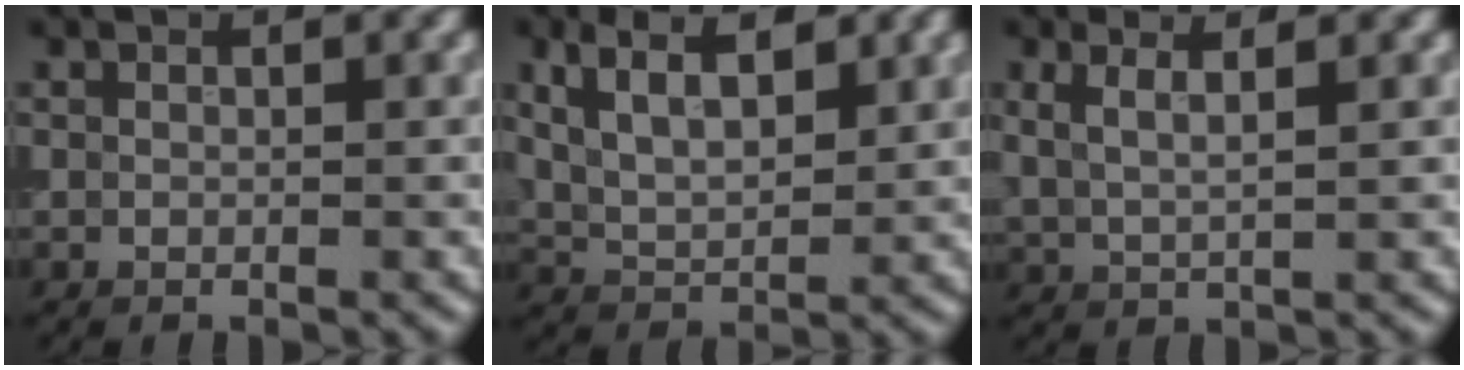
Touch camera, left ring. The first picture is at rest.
{"total": 6.1, "force": [2.8, 3.1, 4.4], "torque": [-0.085, 0.009, 0.042]}
{"total": 2.9, "force": [1.5, 0.9, 2.3], "torque": [-0.036, 0.002, 0.025]}